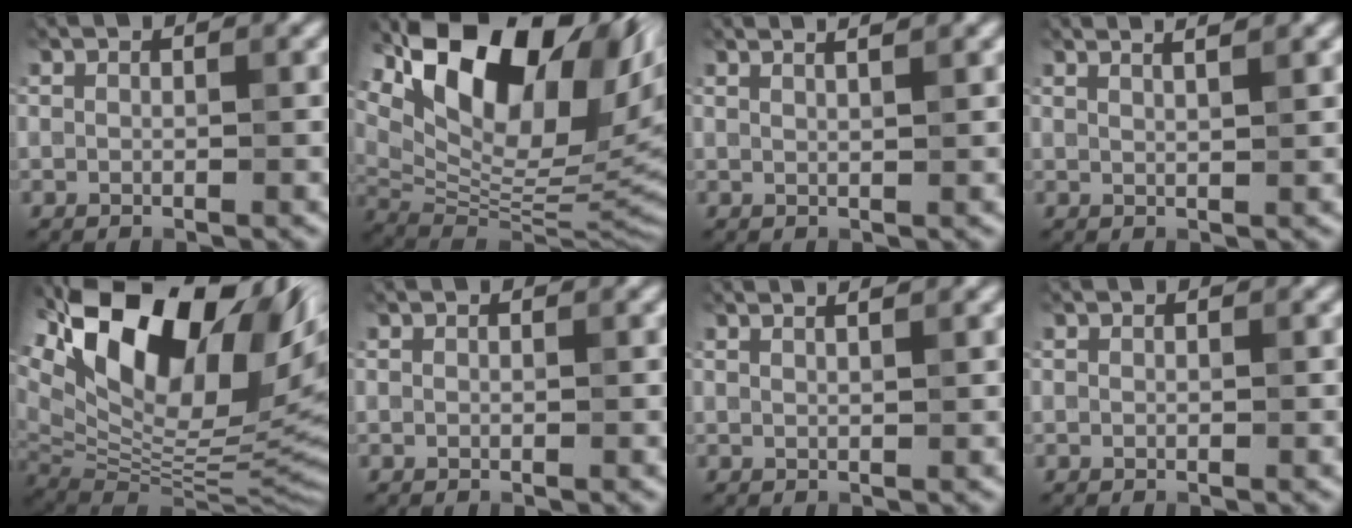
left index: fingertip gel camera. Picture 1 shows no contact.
{"total": 16.7, "force": [7.6, 8.9, 11.9], "torque": [-0.216, 0.028, 0.144]}
{"total": 2.2, "force": [1.7, 0.7, 1.2], "torque": [0.015, 0.023, -0.015]}
{"total": 2.5, "force": [2.0, 0.8, 1.4], "torque": [0.015, 0.025, -0.010]}
{"total": 18.3, "force": [6.9, 9.0, 14.4], "torque": [-0.242, 0.016, 0.140]}
{"total": 0.0}
{"total": 1.9, "force": [1.5, 0.6, 1.0], "torque": [0.016, 0.017, -0.017]}
{"total": 0.0}